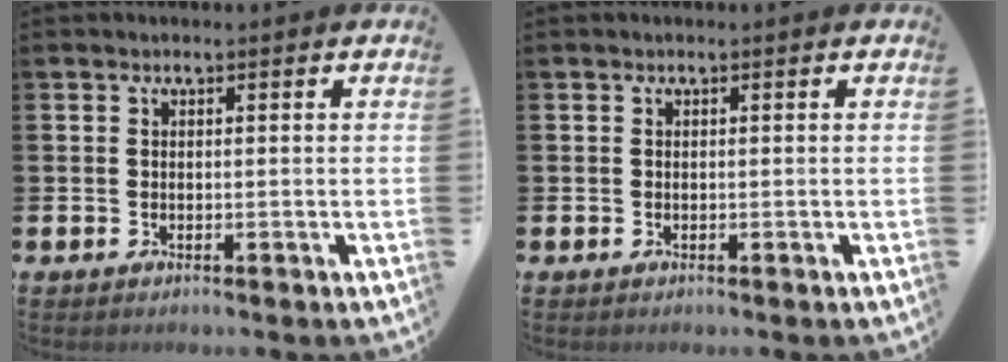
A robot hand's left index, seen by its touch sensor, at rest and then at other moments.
{"total": 0.0}